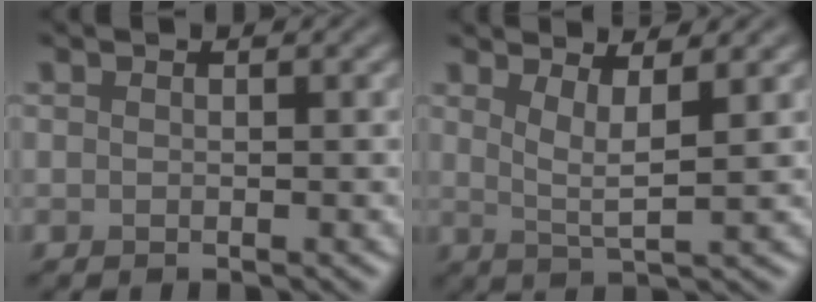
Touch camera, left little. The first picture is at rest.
{"total": 3.2, "force": [1.6, 0.6, 2.7], "torque": [-0.044, -0.008, 0.030]}